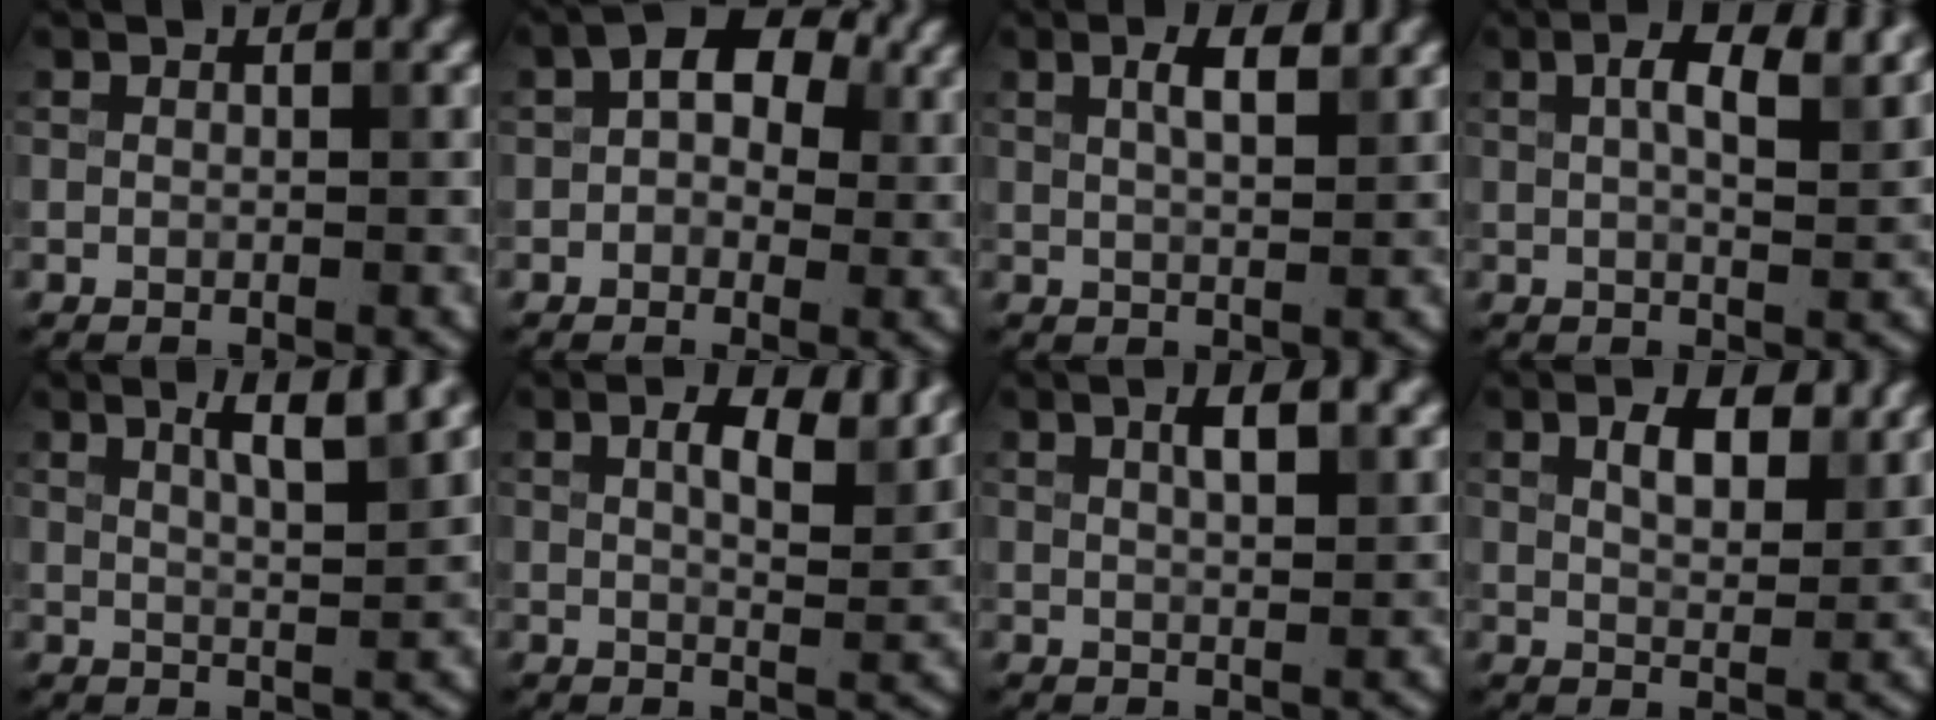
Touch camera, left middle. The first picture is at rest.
{"total": 5.7, "force": [1.6, 3.8, 3.9], "torque": [-0.047, 0.017, 0.002]}
{"total": 3.0, "force": [1.5, 0.8, 2.4], "torque": [-0.038, 0.006, 0.024]}
{"total": 5.9, "force": [2.6, 2.1, 4.9], "torque": [-0.065, 0.014, 0.030]}
{"total": 3.9, "force": [2.3, 0.6, 3.2], "torque": [-0.038, 0.004, 0.037]}
{"total": 5.1, "force": [2.6, 1.8, 4.0], "torque": [-0.064, 0.001, 0.041]}
{"total": 3.1, "force": [1.6, 0.8, 2.6], "torque": [-0.034, 0.006, 0.024]}
{"total": 4.1, "force": [2.1, 1.8, 3.0], "torque": [-0.054, 0.003, 0.036]}